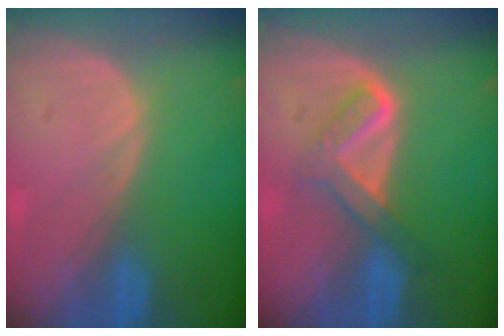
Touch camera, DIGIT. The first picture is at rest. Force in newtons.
{"total": 5.1, "press": 5.1, "slide": 0.8}